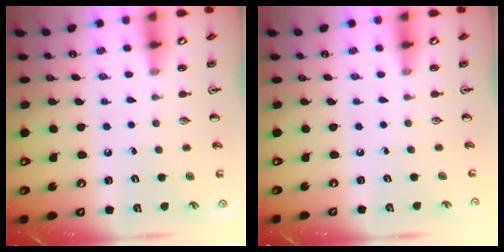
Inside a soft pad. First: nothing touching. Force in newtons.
{"total": 0.0}